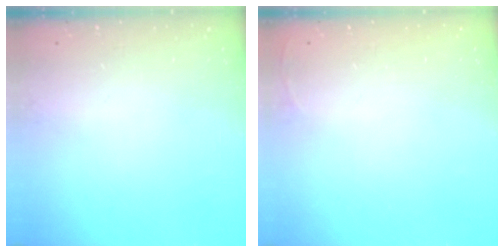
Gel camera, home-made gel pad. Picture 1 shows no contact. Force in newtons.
{"total": 2.7, "press": 2.6, "slide": 1.0}